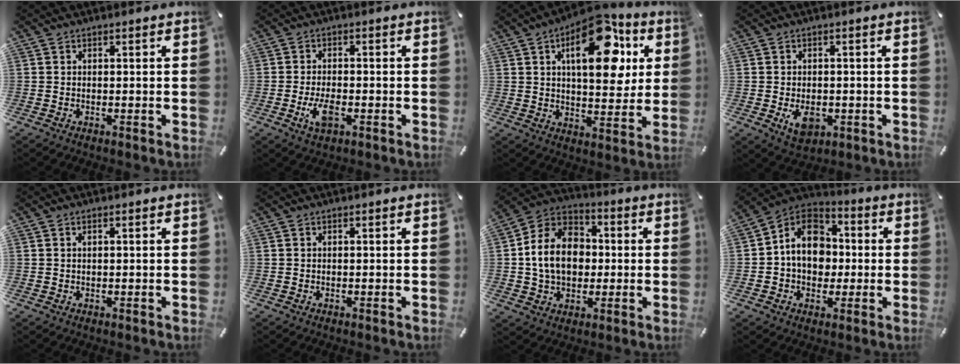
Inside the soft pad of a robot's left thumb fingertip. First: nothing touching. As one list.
[{"total": 5.4, "force": [-1.9, 2.6, 4.4], "torque": [-0.098, 0.002, -0.035]}, {"total": 19.6, "force": [8.1, 9.8, 14.8], "torque": [-0.204, -0.026, 0.129]}, {"total": 5.9, "force": [-1.2, 4.1, 4.0], "torque": [-0.062, -0.006, -0.025]}, {"total": 0.9, "force": [0.3, 0.3, 0.7], "torque": [-0.014, 0.002, 0.004]}, {"total": 0.0}, {"total": 13.9, "force": [-0.6, 11.3, 8.1], "torque": [-0.182, 0.023, -0.015]}, {"total": 12.8, "force": [-0.4, 10.7, 7.0], "torque": [-0.133, 0.018, -0.007]}]